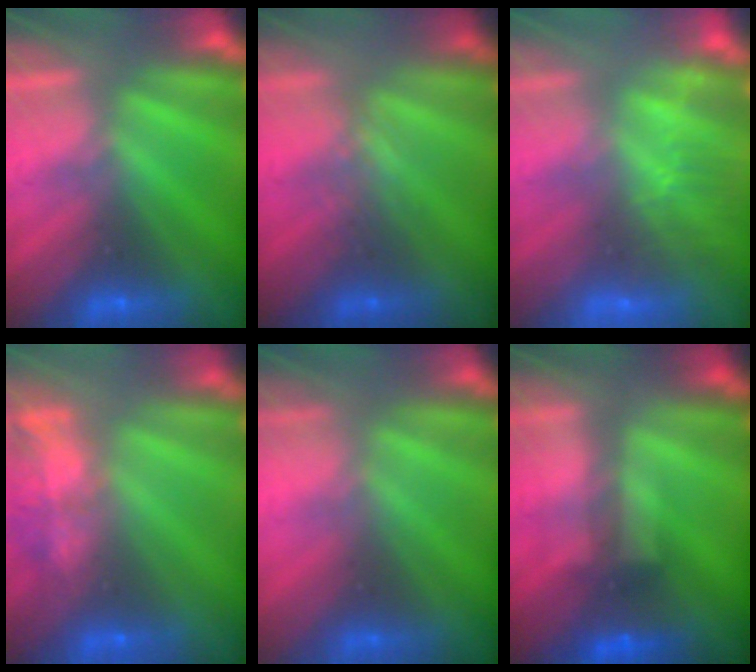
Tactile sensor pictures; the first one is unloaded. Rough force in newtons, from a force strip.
{"total": 2.5}
{"total": 3.6}
{"total": 7.0}
{"total": 2.4}
{"total": 4.5}